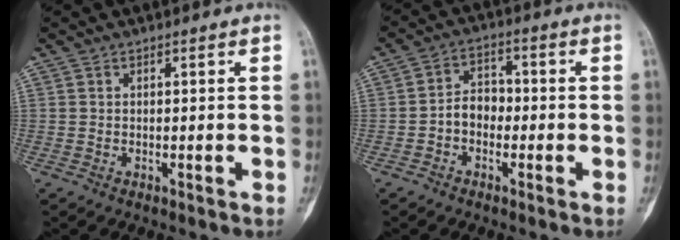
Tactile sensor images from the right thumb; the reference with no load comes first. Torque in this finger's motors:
{"motor_torque": [0.03, 0.03, 0.66, -0.04, 0.02]}